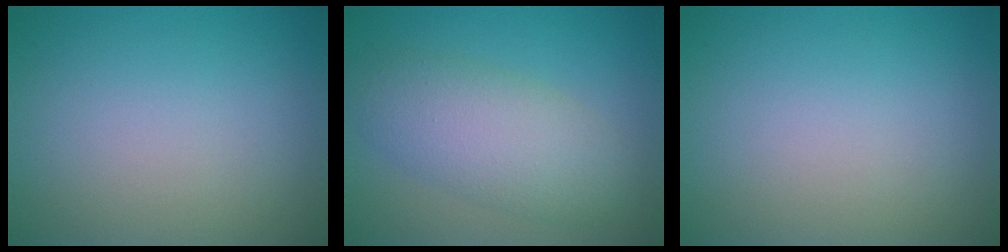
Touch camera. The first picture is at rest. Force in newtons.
{"total": 5.5, "press": 5.5, "slide": 0.2}
{"total": 0.0}